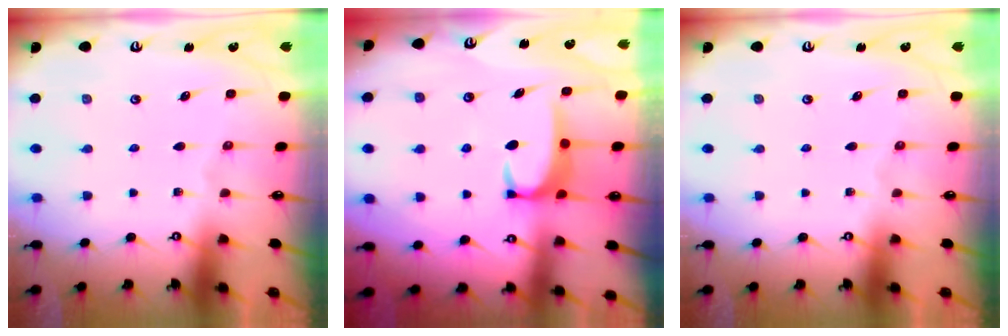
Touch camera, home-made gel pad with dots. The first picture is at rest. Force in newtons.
{"total": 2.9, "press": 2.9, "slide": 0.3}
{"total": 0.0}